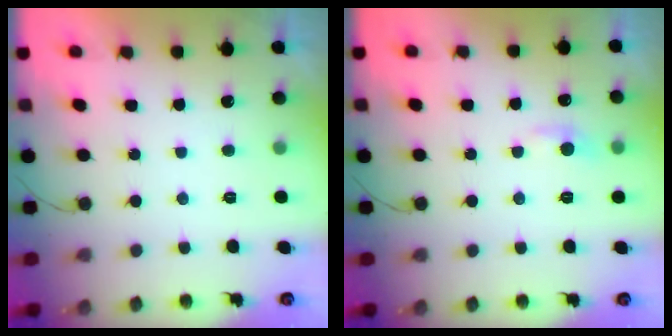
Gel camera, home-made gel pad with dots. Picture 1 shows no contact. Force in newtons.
{"total": 5.4, "press": 5.4, "slide": 0.8}